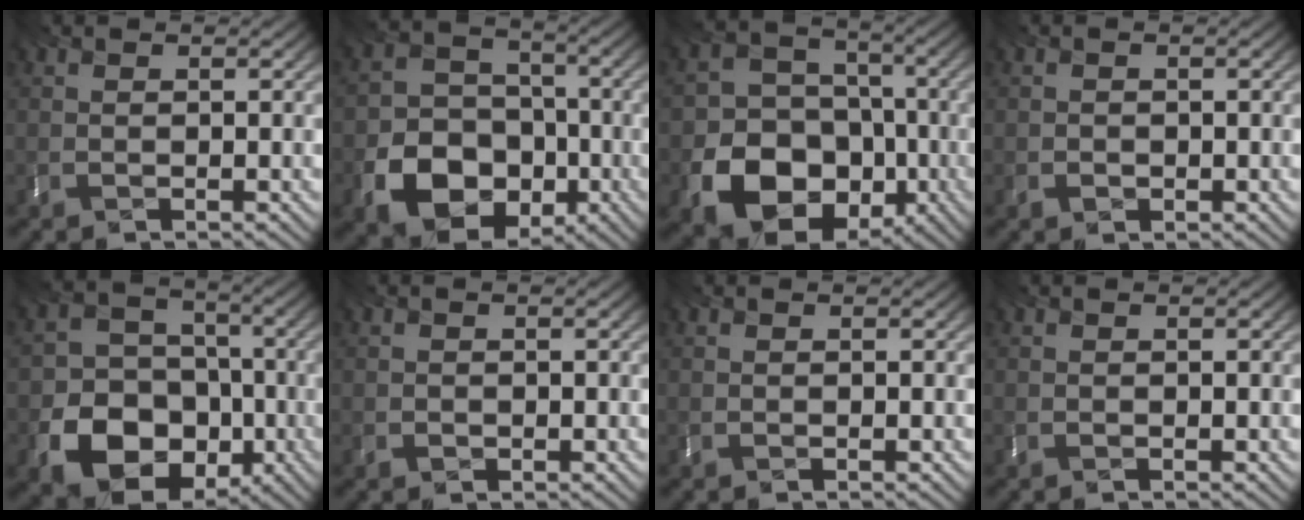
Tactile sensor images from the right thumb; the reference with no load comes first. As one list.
[{"total": 11.1, "force": [-5.7, 8.4, 4.6], "torque": [-0.083, -0.045, -0.133]}, {"total": 14.5, "force": [-6.8, 11.4, 5.7], "torque": [-0.091, -0.064, -0.153]}, {"total": 0.8, "force": [-0.5, 0.5, -0.5], "torque": [0.011, -0.008, -0.014]}, {"total": 12.9, "force": [-6.1, 10.2, 5.0], "torque": [-0.079, -0.060, -0.146]}, {"total": 0.5, "force": [-0.2, 0.3, -0.4], "torque": [0.008, -0.003, -0.006]}, {"total": 0.0}, {"total": 0.0}]